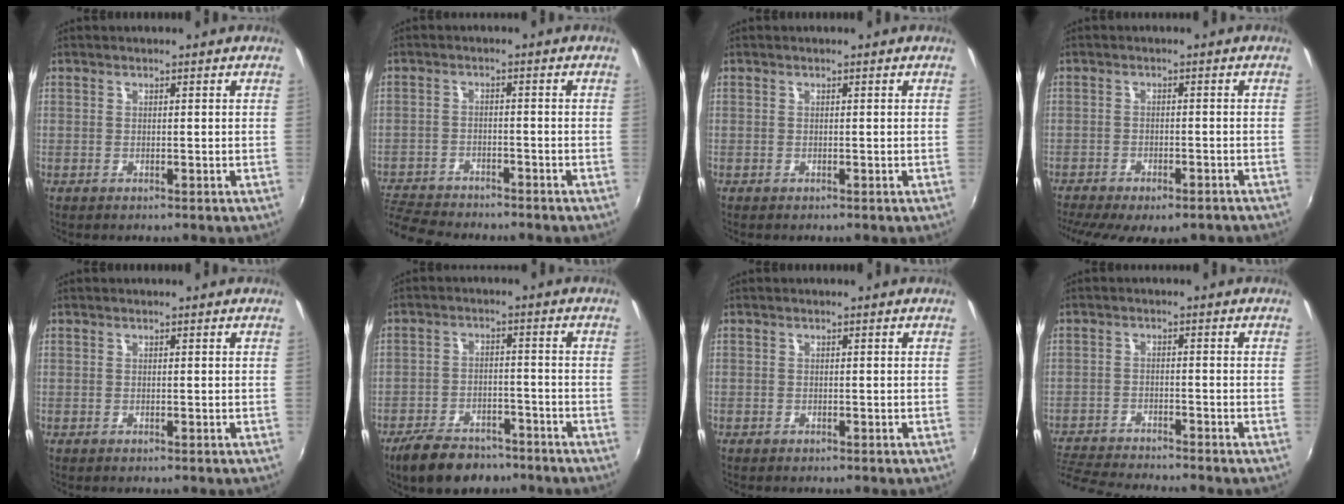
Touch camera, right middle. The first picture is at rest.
{"total": 10.2, "force": [-9.3, 2.5, 3.2], "torque": [-0.095, -0.014, -0.159]}
{"total": 0.0}
{"total": 13.1, "force": [-10.3, 4.4, 6.8], "torque": [-0.146, -0.043, -0.144]}
{"total": 0.0}
{"total": 11.6, "force": [-8.8, 5.3, 5.3], "torque": [-0.126, -0.002, -0.136]}
{"total": 0.7, "force": [-0.5, 0.5, -0.1], "torque": [-0.003, 0.003, -0.008]}
{"total": 9.9, "force": [-9.4, 0.5, 3.2], "torque": [-0.089, -0.019, -0.166]}